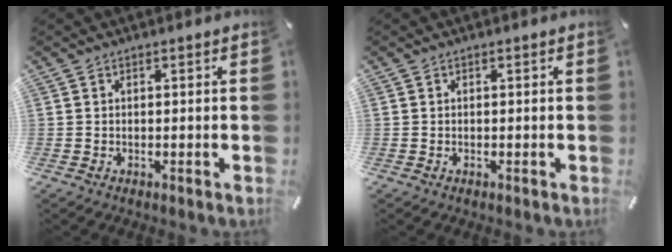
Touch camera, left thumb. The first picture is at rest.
{"total": 0.0}